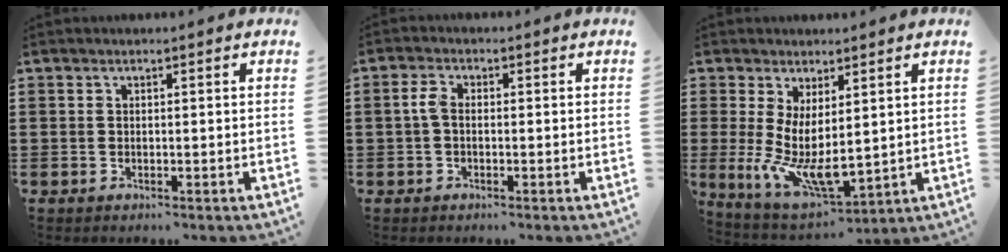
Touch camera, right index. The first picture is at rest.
{"total": 2.3, "force": [-0.2, 0.9, 2.0], "torque": [-0.051, -0.002, -0.009]}
{"total": 7.8, "force": [0.6, 3.0, 7.1], "torque": [-0.152, -0.043, 0.013]}